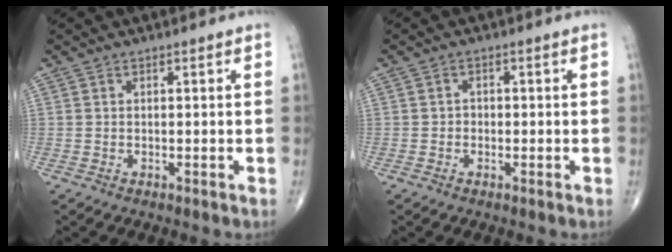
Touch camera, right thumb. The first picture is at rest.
{"total": 1.3, "force": [-0.3, 1.1, 0.5], "torque": [0.000, 0.005, -0.009]}